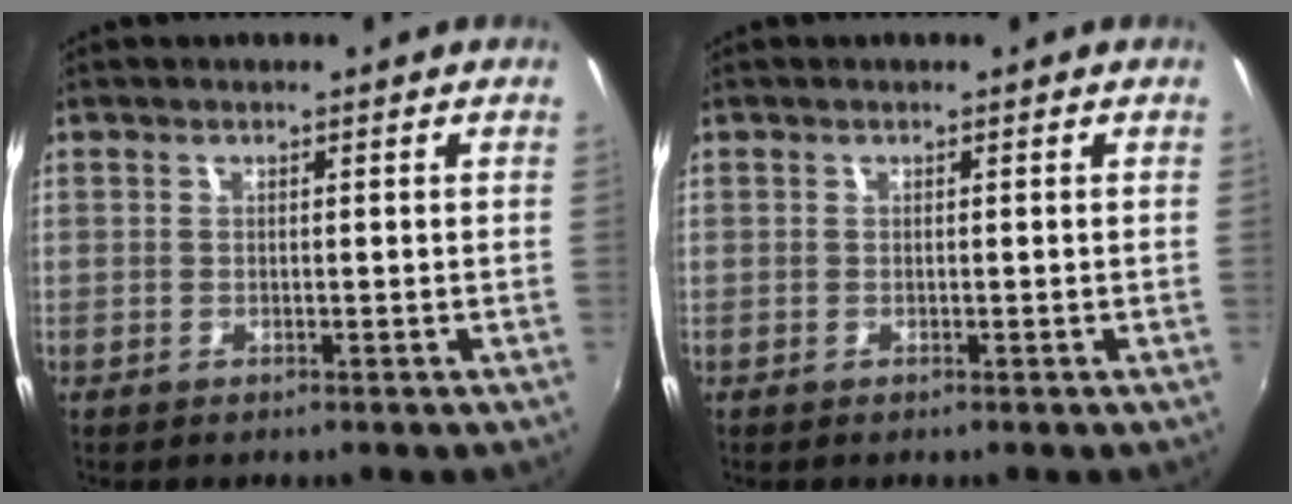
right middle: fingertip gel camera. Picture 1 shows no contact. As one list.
[{"total": 0.0}]